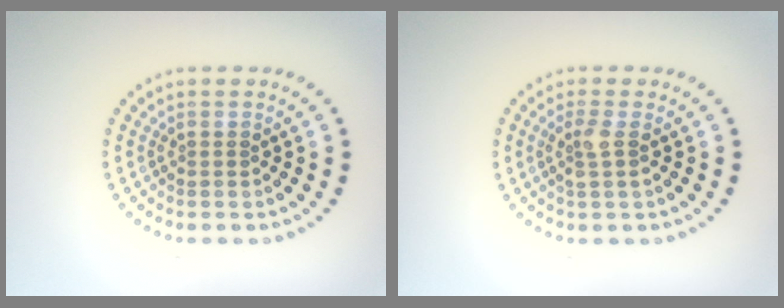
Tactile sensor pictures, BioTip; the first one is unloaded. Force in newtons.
{"total": 1.7, "press": 1.4, "slide": 0.8}